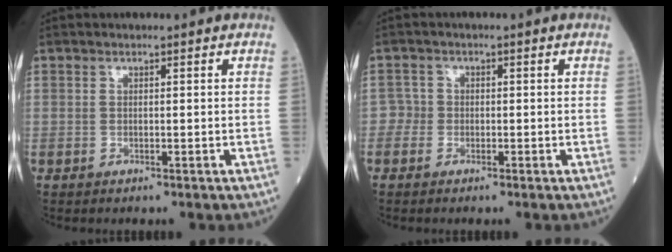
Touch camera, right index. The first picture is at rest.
{"total": 1.6, "force": [-0.8, 1.4, -0.2], "torque": [0.013, 0.010, -0.020]}